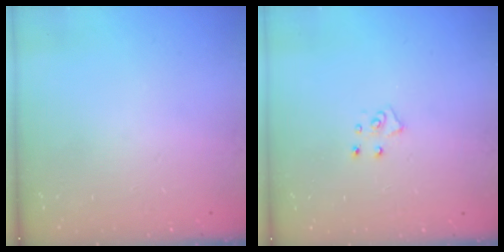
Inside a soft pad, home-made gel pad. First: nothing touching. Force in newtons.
{"total": 5.7, "press": 5.7, "slide": 0.4}